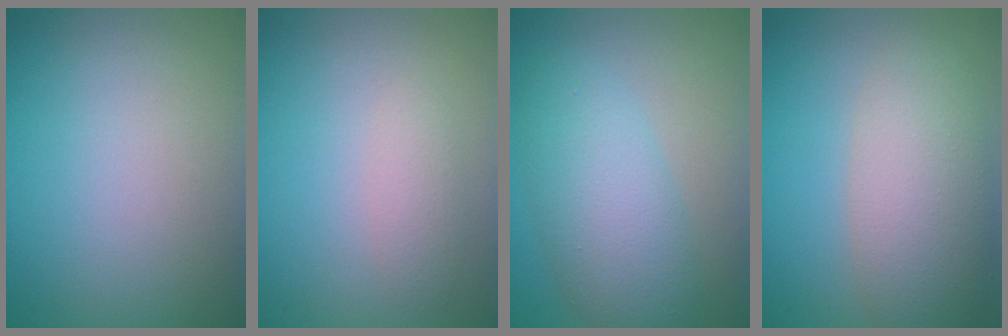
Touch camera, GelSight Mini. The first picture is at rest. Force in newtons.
{"total": 1.4, "press": 1.4, "slide": 0.1}
{"total": 5.6, "press": 5.6, "slide": 0.2}
{"total": 5.9, "press": 5.9, "slide": 0.4}